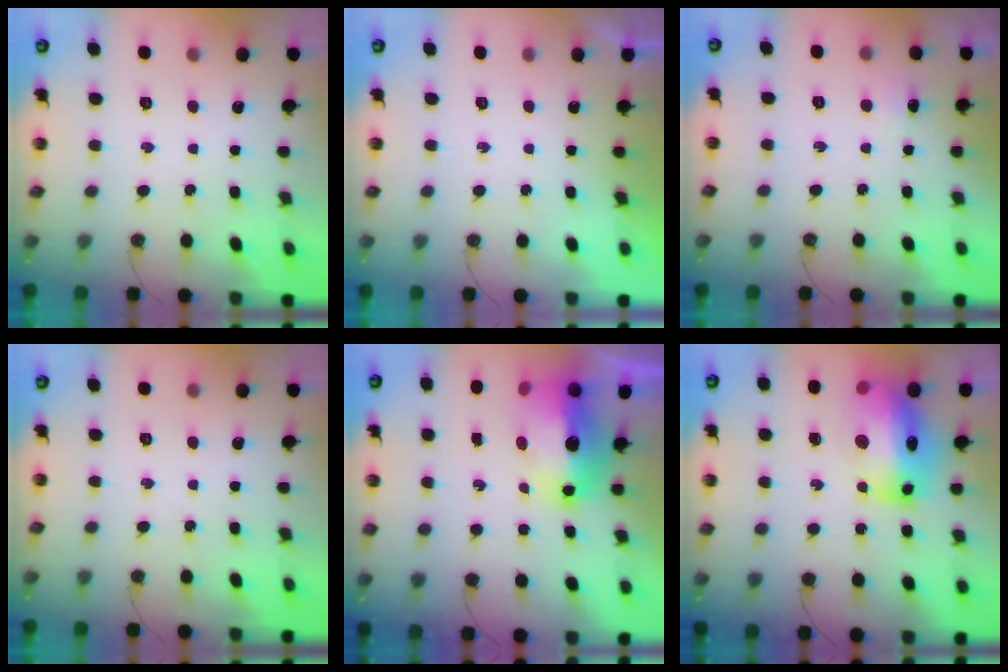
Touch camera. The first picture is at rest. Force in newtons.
{"total": 0.0}
{"total": 4.7, "press": 4.5, "slide": 1.0}
{"total": 0.0}
{"total": 16.3, "press": 16.2, "slide": 1.7}
{"total": 20.4, "press": 20.3, "slide": 2.3}